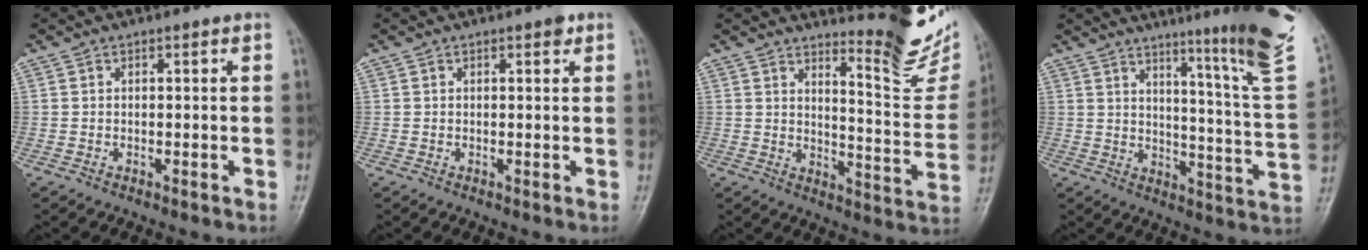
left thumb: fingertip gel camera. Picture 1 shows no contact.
{"total": 1.3, "force": [0.8, 0.5, 0.9], "torque": [-0.007, -0.001, 0.007]}
{"total": 13.9, "force": [12.4, 2.1, 6.1], "torque": [-0.056, -0.136, 0.154]}
{"total": 20.4, "force": [13.2, 0.3, 15.6], "torque": [-0.195, -0.092, 0.173]}